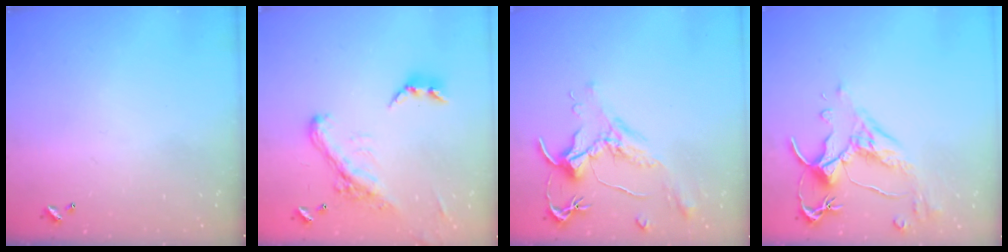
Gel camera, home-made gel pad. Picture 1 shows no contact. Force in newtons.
{"total": 5.9, "press": 5.8, "slide": 1.4}
{"total": 1.6, "press": 1.5, "slide": 0.7}
{"total": 2.6, "press": 2.2, "slide": 1.3}